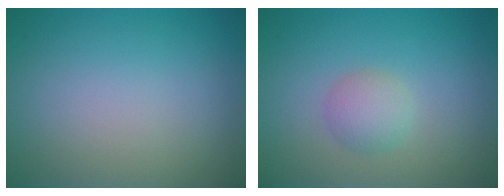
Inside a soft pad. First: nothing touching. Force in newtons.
{"total": 2.0, "press": 2.0, "slide": 0.0}